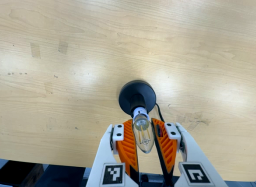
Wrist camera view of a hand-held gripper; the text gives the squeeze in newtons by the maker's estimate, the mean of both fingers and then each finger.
{"total": 14.6, "left": 13.8, "right": 15.3}